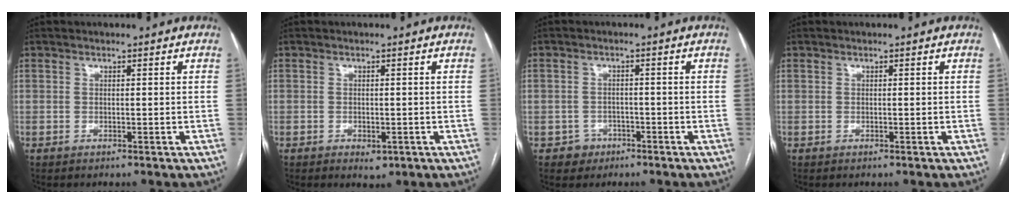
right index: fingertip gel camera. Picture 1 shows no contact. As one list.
[{"total": 2.0, "force": [-0.9, 1.2, 1.3], "torque": [-0.015, 0.000, -0.004]}, {"total": 3.1, "force": [-1.5, 2.7, -0.2], "torque": [0.014, 0.016, -0.023]}, {"total": 0.0}]